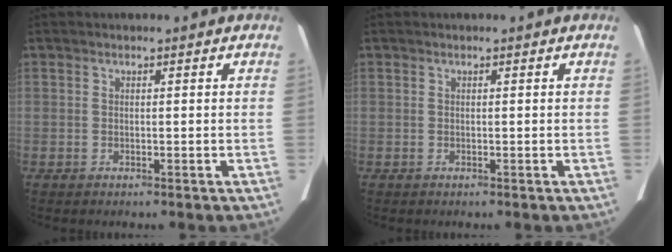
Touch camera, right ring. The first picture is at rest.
{"total": 0.0}